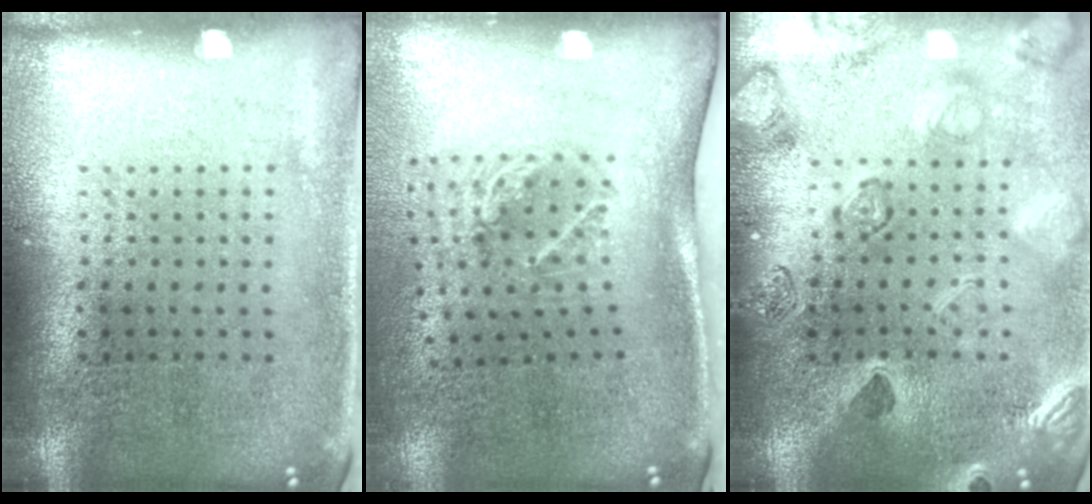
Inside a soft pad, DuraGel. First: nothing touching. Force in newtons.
{"total": 2.1, "press": 1.3, "slide": 1.6}
{"total": 2.5, "press": 2.4, "slide": 0.5}